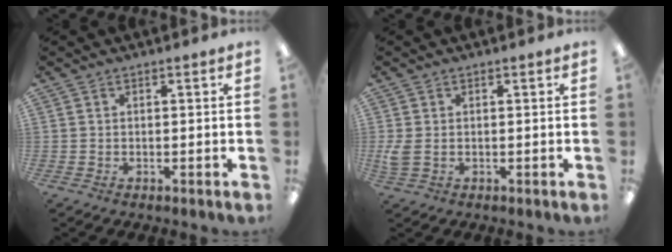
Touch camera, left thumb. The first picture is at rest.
{"total": 3.2, "force": [0.1, 2.1, 2.4], "torque": [-0.043, 0.000, 0.001]}